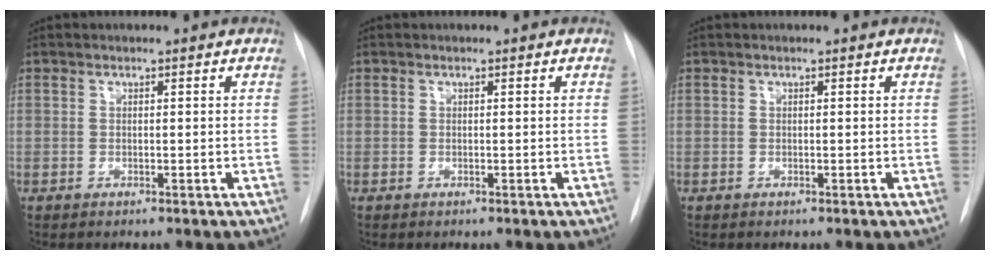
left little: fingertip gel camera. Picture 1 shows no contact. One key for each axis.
{"total": 0.0}
{"total": 0.0}